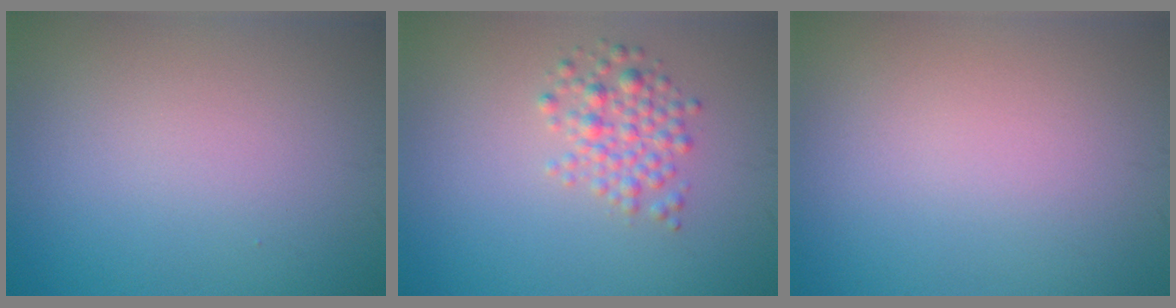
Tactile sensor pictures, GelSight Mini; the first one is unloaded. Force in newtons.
{"total": 2.6, "press": 2.6, "slide": 0.2}
{"total": 0.0}